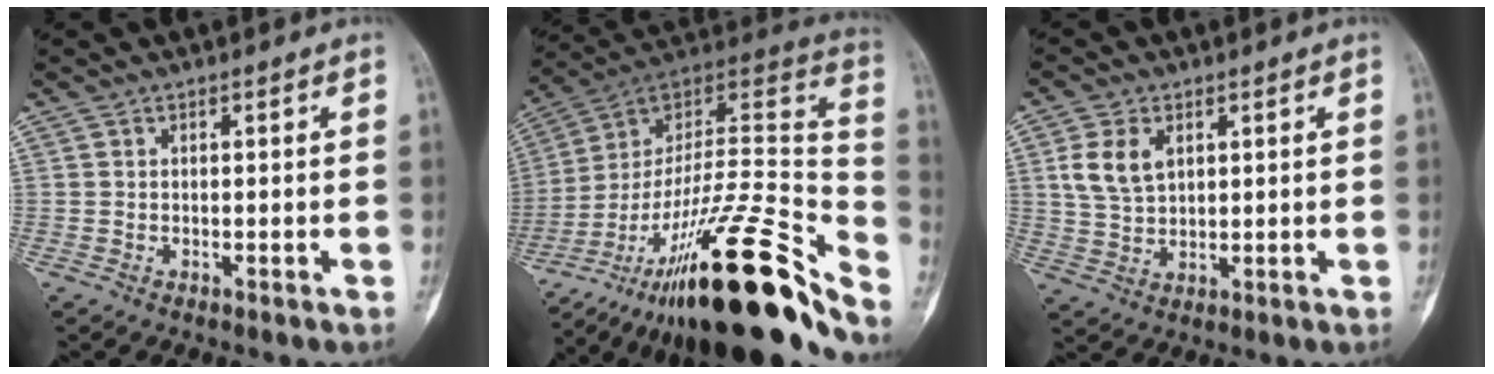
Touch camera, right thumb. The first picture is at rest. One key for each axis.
{"total": 36.9, "fx": -24.6, "fy": 8.9, "fz": 26.0, "tx": -0.337, "ty": 0.067, "tz": -0.387}
{"total": 6.9, "fx": 2.3, "fy": 4.5, "fz": 4.7, "tx": -0.087, "ty": -0.003, "tz": 0.052}